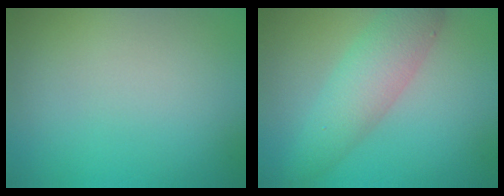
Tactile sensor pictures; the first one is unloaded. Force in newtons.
{"total": 4.9, "press": 4.9, "slide": 0.1}